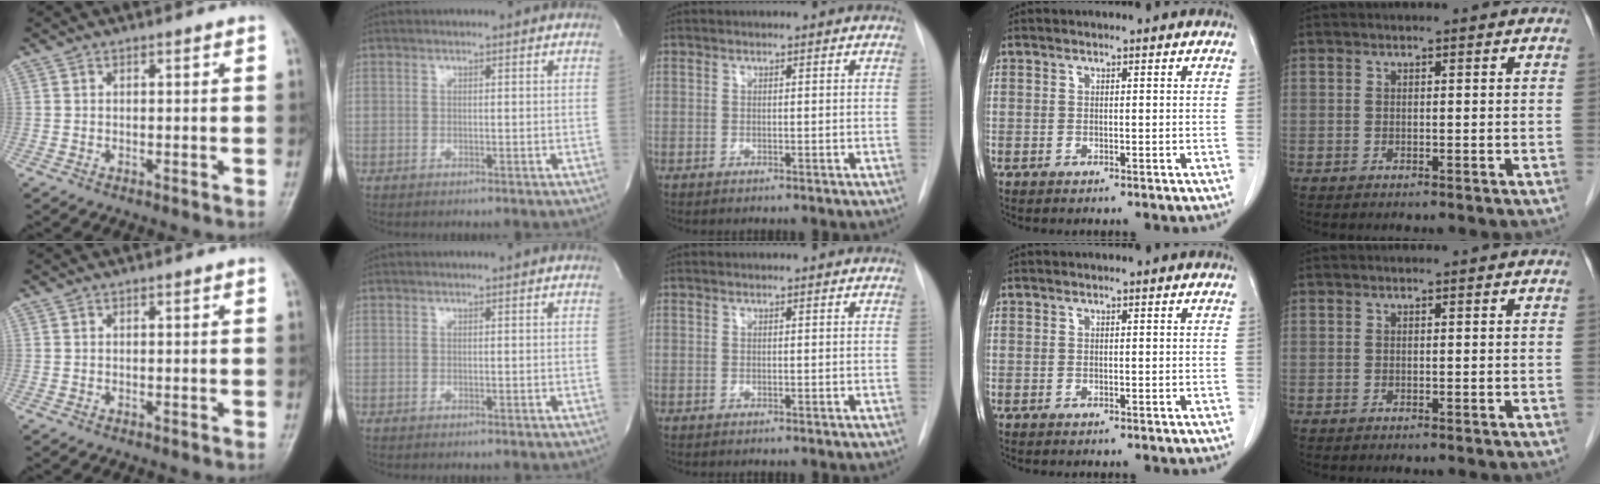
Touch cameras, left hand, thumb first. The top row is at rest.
{}